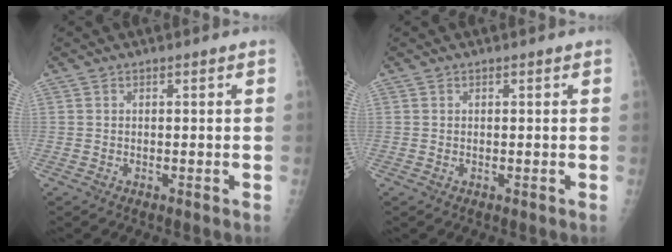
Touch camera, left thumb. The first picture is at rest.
{"total": 0.0}